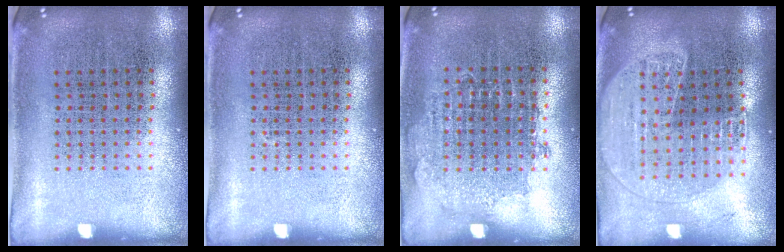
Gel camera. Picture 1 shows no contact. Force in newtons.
{"total": 0.0}
{"total": 0.8, "press": 0.7, "slide": 0.2}
{"total": 1.8, "press": 1.7, "slide": 0.7}